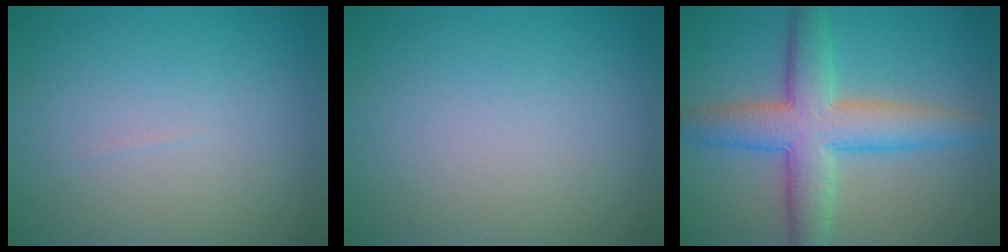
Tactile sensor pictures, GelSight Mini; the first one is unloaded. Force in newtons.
{"total": 0.0}
{"total": 7.3, "press": 7.3, "slide": 0.3}